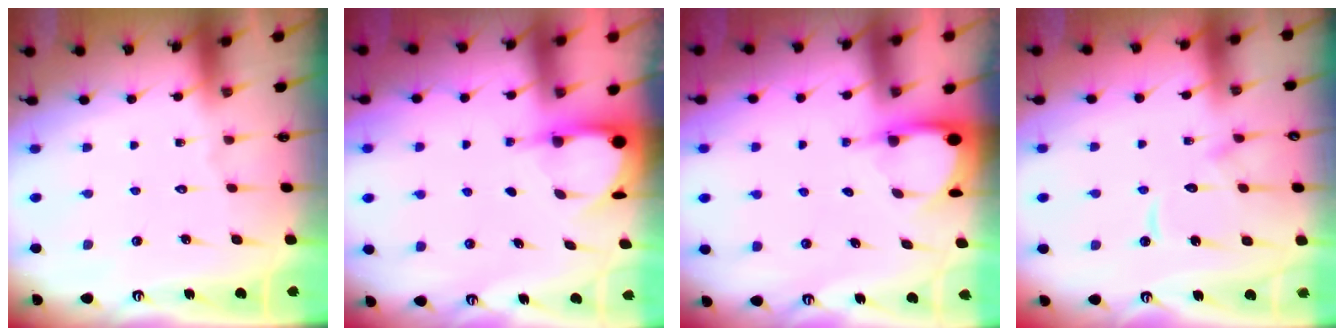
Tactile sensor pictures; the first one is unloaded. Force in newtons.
{"total": 3.9, "press": 3.9, "slide": 0.3}
{"total": 3.4, "press": 3.4, "slide": 0.2}
{"total": 11.1, "press": 11.0, "slide": 1.1}